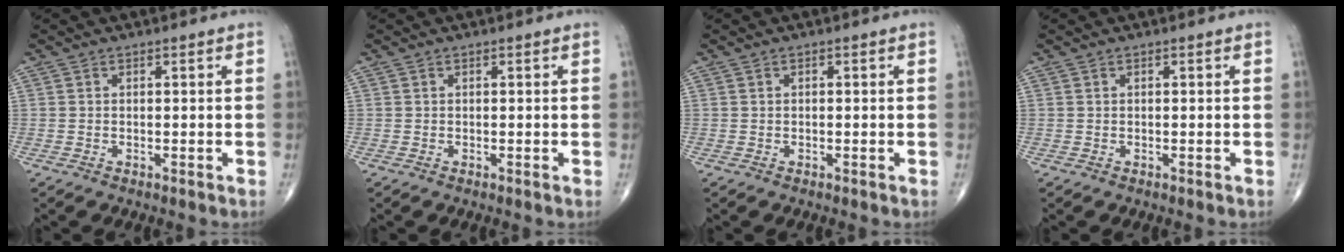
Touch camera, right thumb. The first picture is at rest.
{"total": 0.0}
{"total": 0.0}
{"total": 0.0}